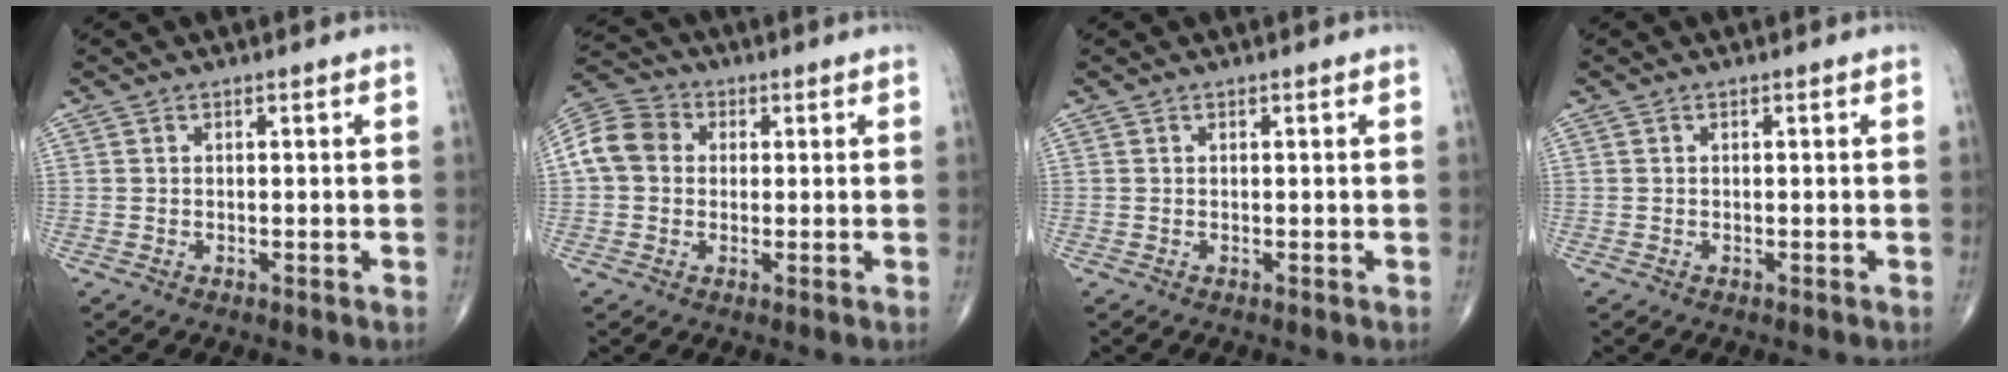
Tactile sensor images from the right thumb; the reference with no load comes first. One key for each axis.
{"total": 8.5, "fx": 0.8, "fy": 7.1, "fz": 4.6, "tx": -0.080, "ty": 0.023, "tz": 0.003}
{"total": 0.0}
{"total": 0.0}